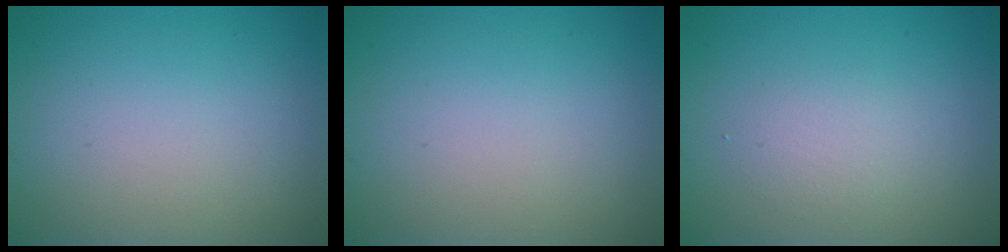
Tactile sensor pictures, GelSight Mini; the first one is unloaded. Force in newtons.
{"total": 0.0}
{"total": 1.5, "press": 1.5, "slide": 0.1}